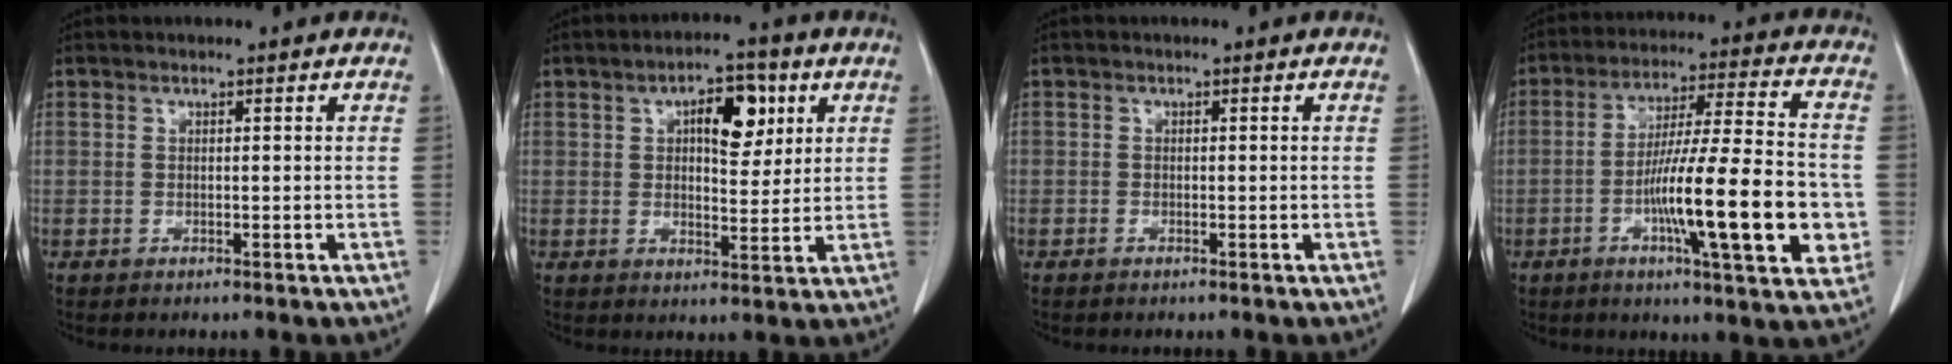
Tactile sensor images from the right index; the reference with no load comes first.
{"total": 8.8, "force": [3.1, 4.0, 7.2], "torque": [-0.111, 0.017, 0.052]}
{"total": 1.1, "force": [-0.5, 0.7, 0.6], "torque": [-0.013, 0.001, -0.006]}
{"total": 19.1, "force": [-4.4, 2.2, 18.4], "torque": [-0.275, 0.002, -0.066]}